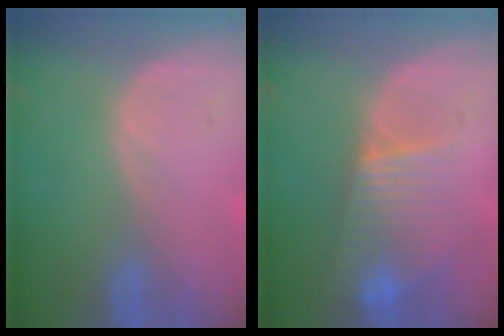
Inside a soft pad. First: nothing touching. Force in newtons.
{"total": 7.3, "press": 7.0, "slide": 2.2}